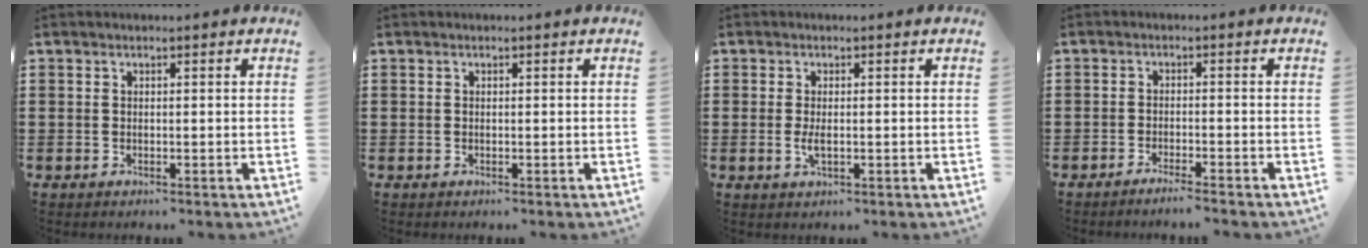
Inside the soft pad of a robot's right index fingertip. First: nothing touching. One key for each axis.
{"total": 0.0}
{"total": 2.1, "fx": -0.1, "fy": 0.7, "fz": 2.0, "tx": -0.044, "ty": -0.003, "tz": -0.005}
{"total": 2.1, "fx": -1.9, "fy": -0.5, "fz": 0.6, "tx": -0.010, "ty": -0.001, "tz": -0.037}